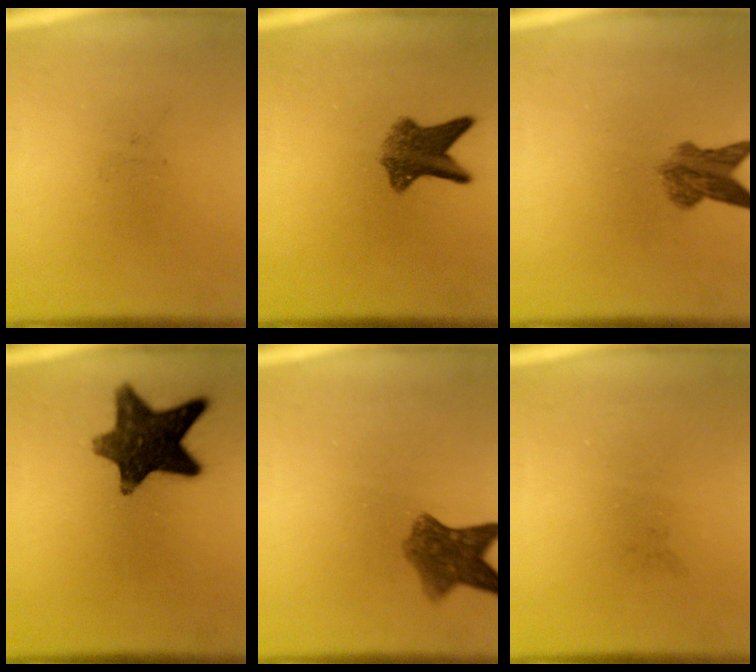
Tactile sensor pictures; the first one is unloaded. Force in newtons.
{"total": 6.5}
{"total": 5.1}
{"total": 12.6}
{"total": 6.4}
{"total": 0.0}